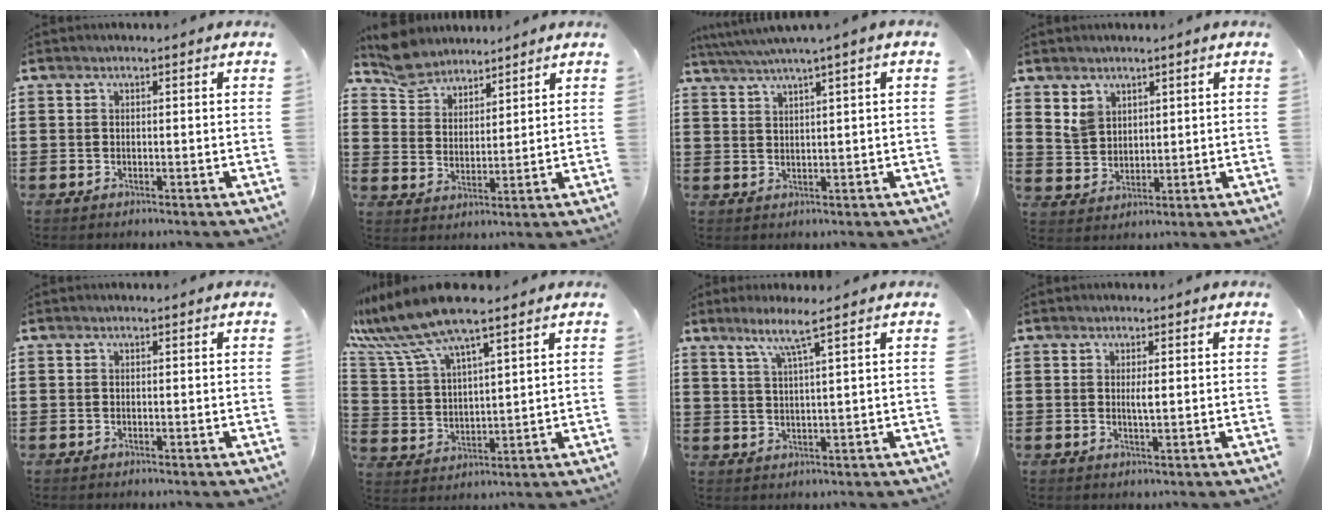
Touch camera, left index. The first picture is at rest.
{"total": 5.6, "force": [5.2, 2.2, 0.3], "torque": [-0.032, -0.008, 0.099]}
{"total": 2.7, "force": [1.7, -0.5, 2.1], "torque": [-0.045, -0.003, 0.028]}
{"total": 3.6, "force": [2.5, 2.5, 0.7], "torque": [-0.023, 0.009, 0.049]}
{"total": 0.0}
{"total": 10.7, "force": [8.7, 1.5, 6.0], "torque": [-0.154, -0.033, 0.150]}
{"total": 6.8, "force": [4.4, -0.9, 5.1], "torque": [-0.113, -0.014, 0.071]}
{"total": 1.9, "force": [0.3, 0.3, 1.9], "torque": [-0.037, 0.000, 0.004]}